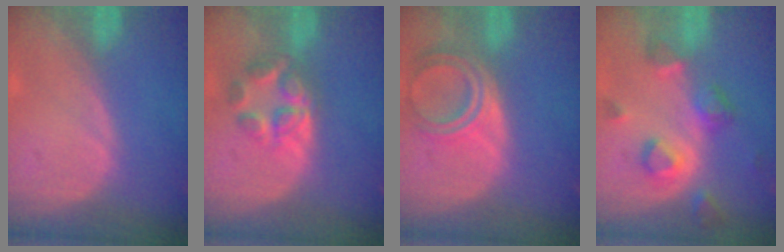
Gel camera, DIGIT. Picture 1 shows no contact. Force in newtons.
{"total": 5.9, "press": 5.5, "slide": 2.2}
{"total": 6.6, "press": 5.9, "slide": 2.9}
{"total": 7.0, "press": 6.9, "slide": 1.2}